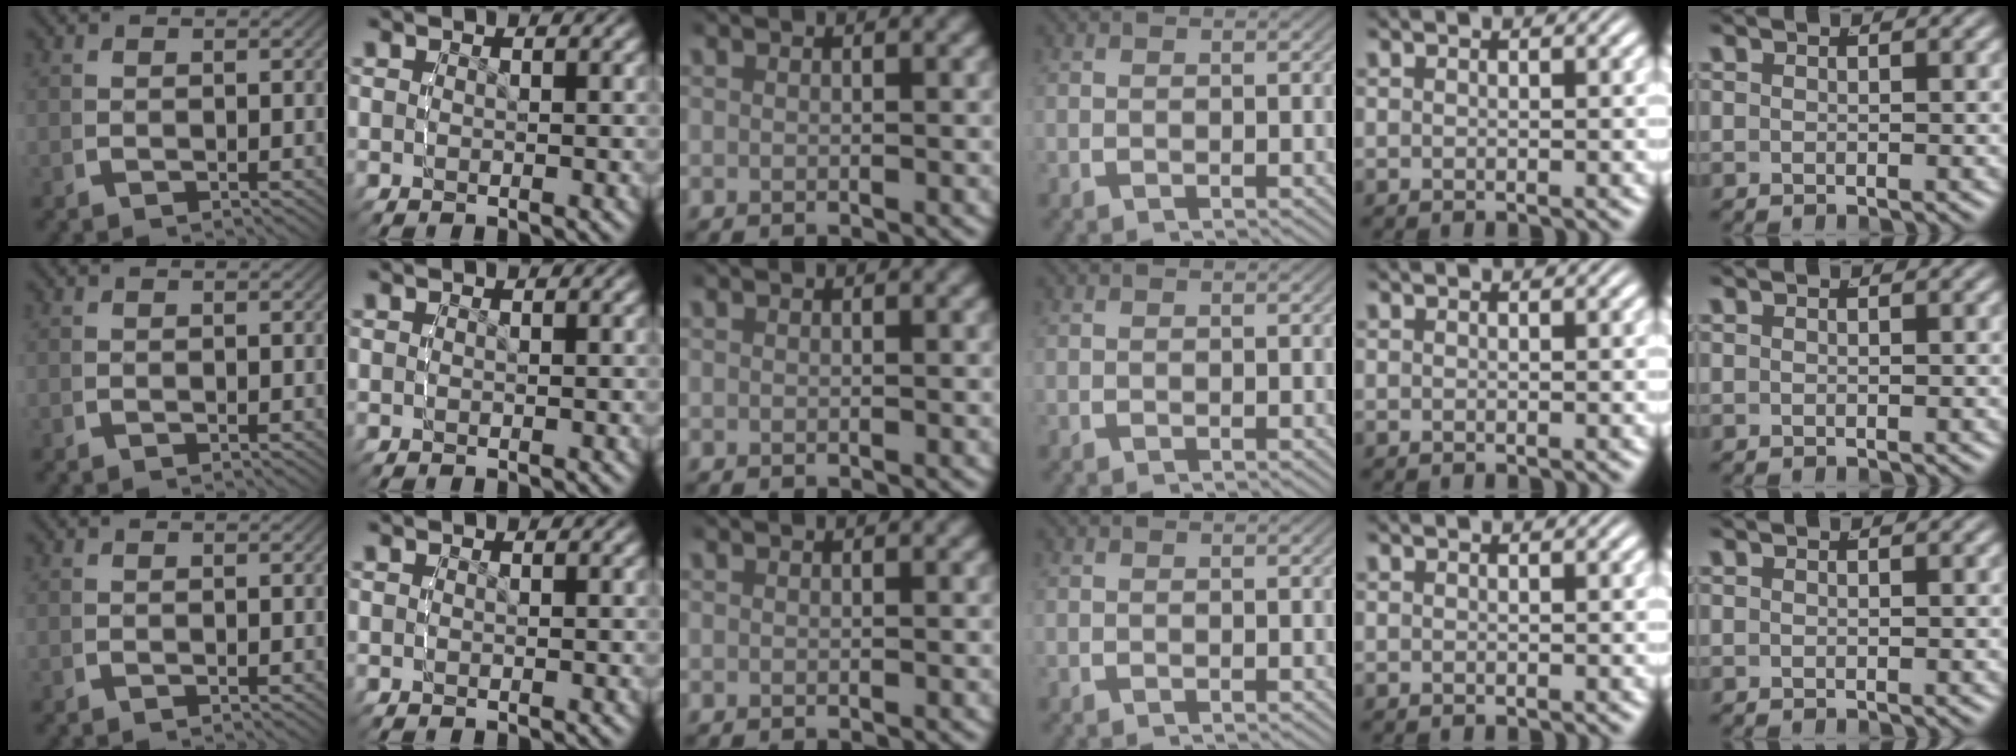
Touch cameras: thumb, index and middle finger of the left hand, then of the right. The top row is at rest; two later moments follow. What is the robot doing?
{"motion": "lift_and_place", "object": "bottle"}